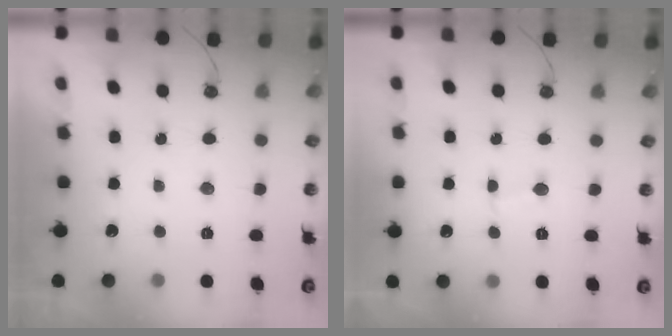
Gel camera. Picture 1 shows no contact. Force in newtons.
{"total": 2.3, "press": 2.3, "slide": 0.2}